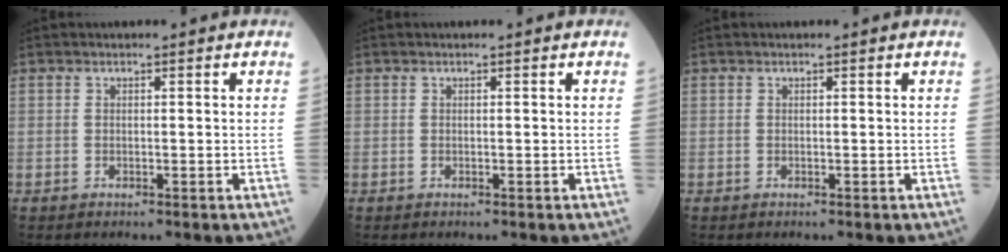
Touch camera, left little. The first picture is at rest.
{"total": 0.0}
{"total": 0.0}